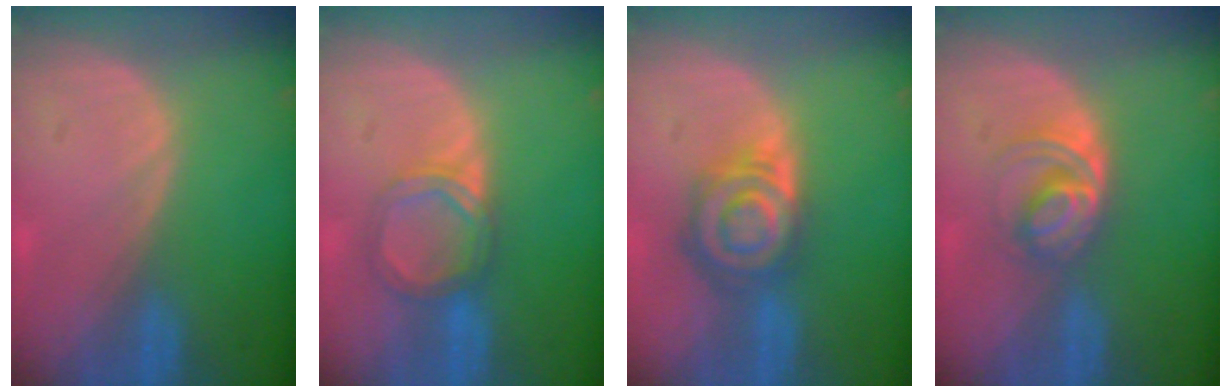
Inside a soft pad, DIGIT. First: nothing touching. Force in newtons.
{"total": 4.5, "press": 4.5, "slide": 0.4}
{"total": 8.0, "press": 7.0, "slide": 3.9}
{"total": 5.2, "press": 4.9, "slide": 1.7}